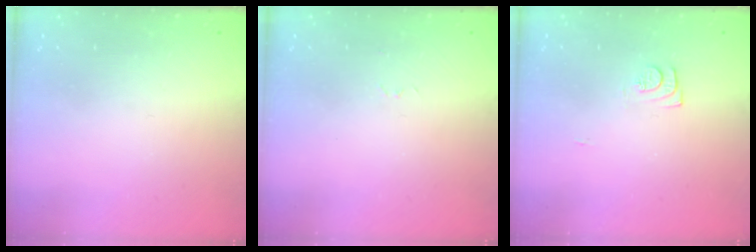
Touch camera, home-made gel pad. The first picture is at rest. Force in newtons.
{"total": 2.6, "press": 2.6, "slide": 0.4}
{"total": 7.0, "press": 7.0, "slide": 0.6}